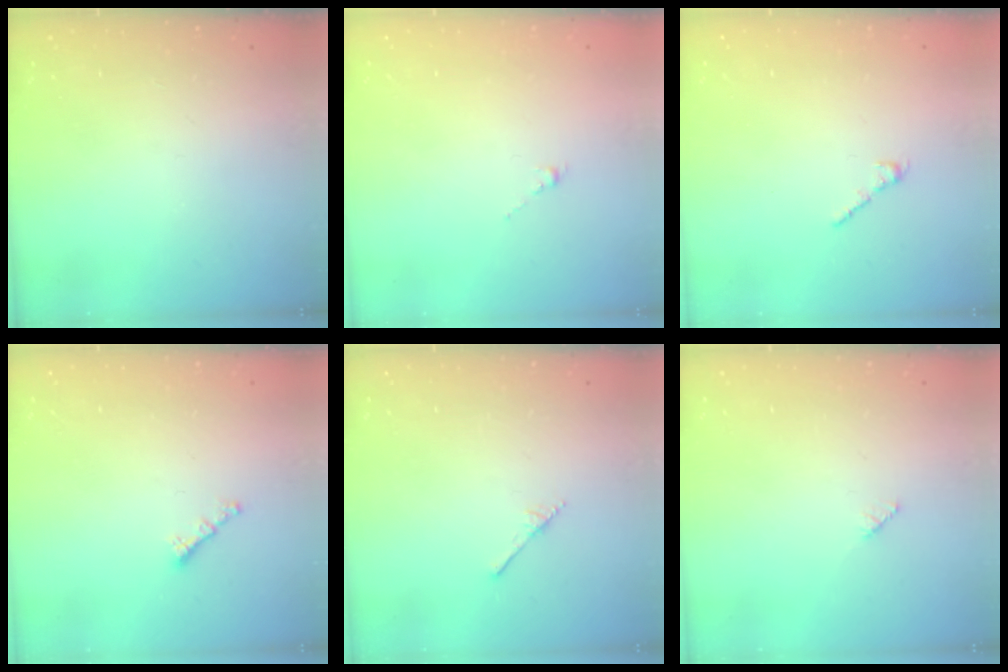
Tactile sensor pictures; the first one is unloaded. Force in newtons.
{"total": 0.0}
{"total": 2.5, "press": 2.4, "slide": 0.7}
{"total": 0.6, "press": 0.5, "slide": 0.4}
{"total": 1.7, "press": 1.7, "slide": 0.1}
{"total": 1.9, "press": 1.9, "slide": 0.3}